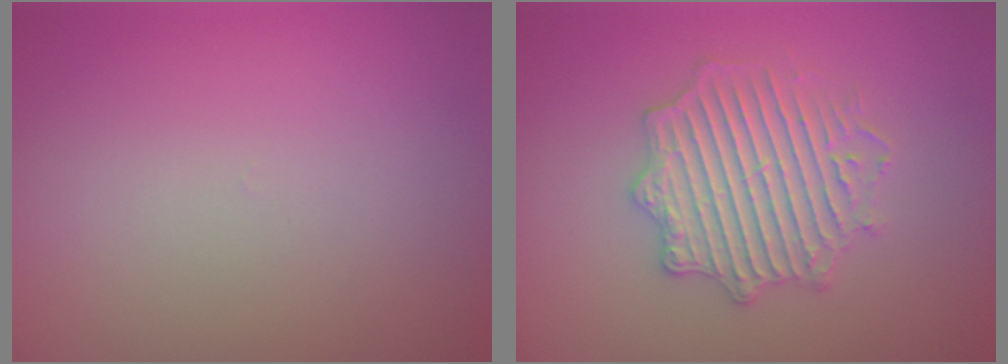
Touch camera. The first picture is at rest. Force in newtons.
{"total": 4.1, "press": 4.1, "slide": 0.6}